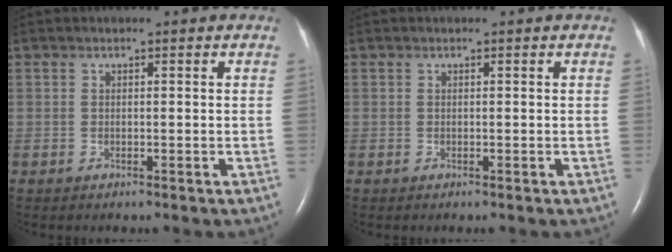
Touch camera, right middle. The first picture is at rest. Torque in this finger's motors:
{"motor_torque": [-0.07, 0.09, -0.05, 0.00]}